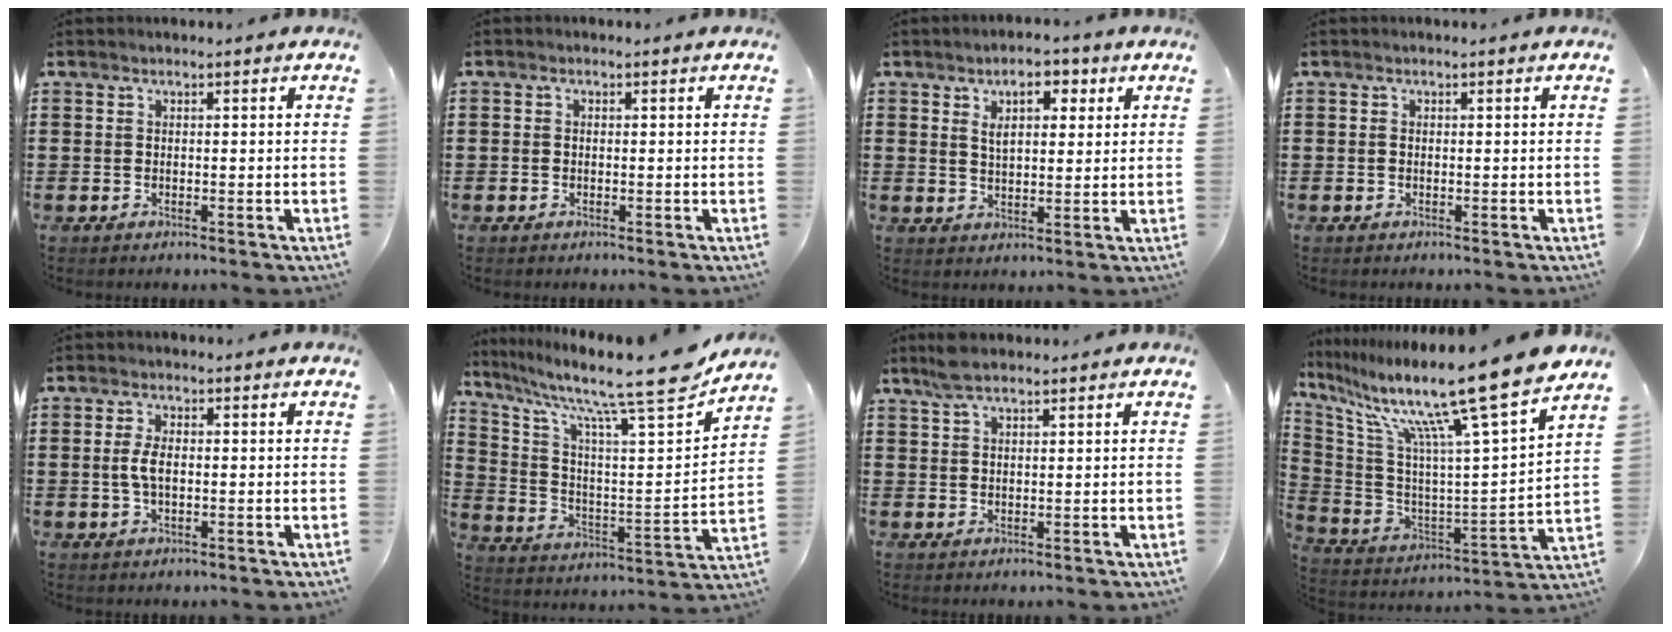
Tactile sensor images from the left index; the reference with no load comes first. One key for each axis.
{"total": 0.6, "fx": -0.3, "fy": 0.5, "fz": 0.4, "tx": -0.009, "ty": 0.001, "tz": -0.005}
{"total": 5.4, "fx": 2.7, "fy": 3.0, "fz": 3.6, "tx": -0.059, "ty": 0.004, "tz": 0.038}
{"total": 0.0}
{"total": 3.5, "fx": 0.0, "fy": 1.6, "fz": 3.1, "tx": -0.077, "ty": -0.001, "tz": -0.005}
{"total": 14.2, "fx": 11.5, "fy": 1.1, "fz": 8.2, "tx": -0.160, "ty": -0.083, "tz": 0.177}
{"total": 3.4, "fx": 2.5, "fy": 1.0, "fz": 2.0, "tx": -0.045, "ty": 0.004, "tz": 0.048}
{"total": 16.0, "fx": 12.3, "fy": -0.7, "fz": 10.2, "tx": -0.203, "ty": -0.089, "tz": 0.184}